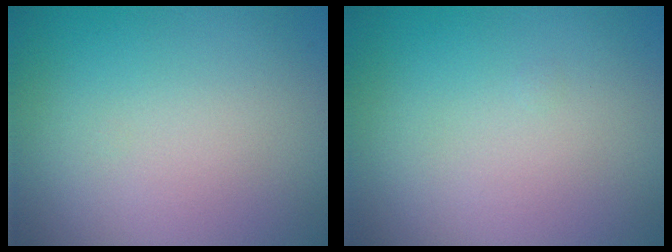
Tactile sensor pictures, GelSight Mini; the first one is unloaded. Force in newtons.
{"total": 0.0}